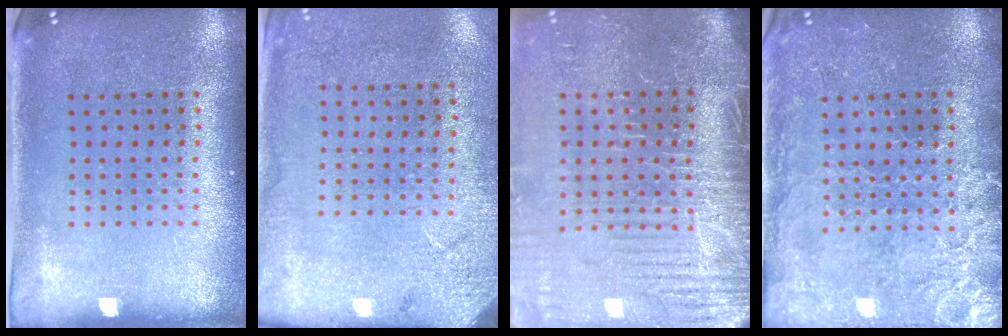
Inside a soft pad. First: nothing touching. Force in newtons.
{"total": 2.6, "press": 2.2, "slide": 1.3}
{"total": 4.6, "press": 4.1, "slide": 2.2}
{"total": 3.3, "press": 3.2, "slide": 0.9}